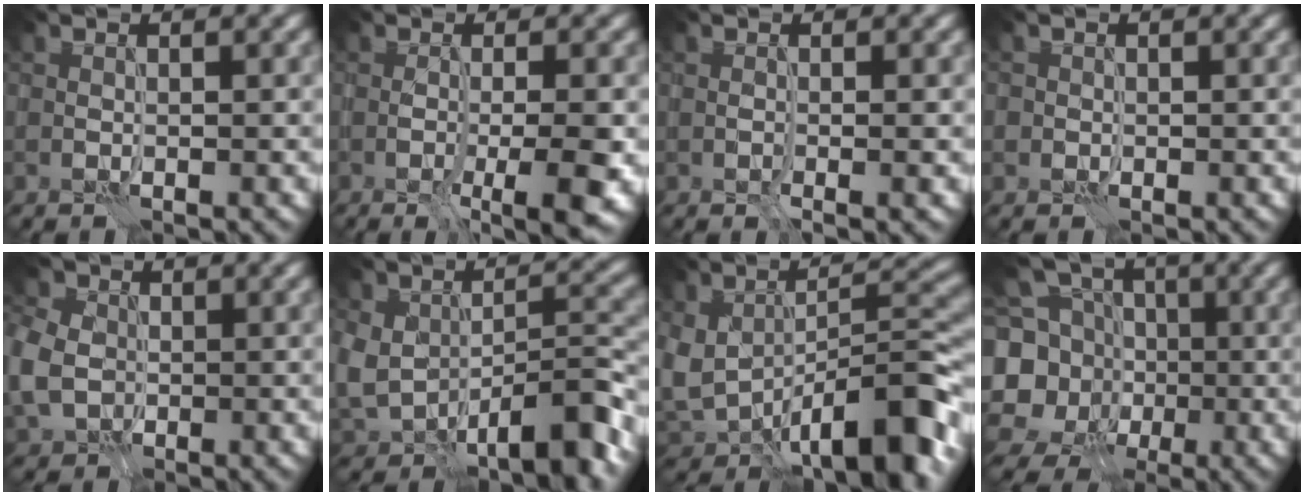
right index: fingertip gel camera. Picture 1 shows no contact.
{"total": 5.6, "force": [-1.4, 1.2, 5.2], "torque": [-0.066, -0.010, -0.017]}
{"total": 1.1, "force": [-0.2, 0.1, 1.0], "torque": [-0.014, -0.001, -0.004]}
{"total": 0.8, "force": [0.1, 0.8, 0.0], "torque": [0.006, 0.000, 0.001]}
{"total": 6.4, "force": [-0.3, 5.3, 3.6], "torque": [-0.104, 0.004, -0.014]}
{"total": 8.9, "force": [-4.2, 5.0, 6.2], "torque": [-0.097, -0.006, -0.067]}
{"total": 11.9, "force": [-5.9, 5.8, 8.5], "torque": [-0.130, -0.017, -0.094]}
{"total": 11.3, "force": [-0.5, 10.3, 4.5], "torque": [-0.122, 0.008, -0.033]}